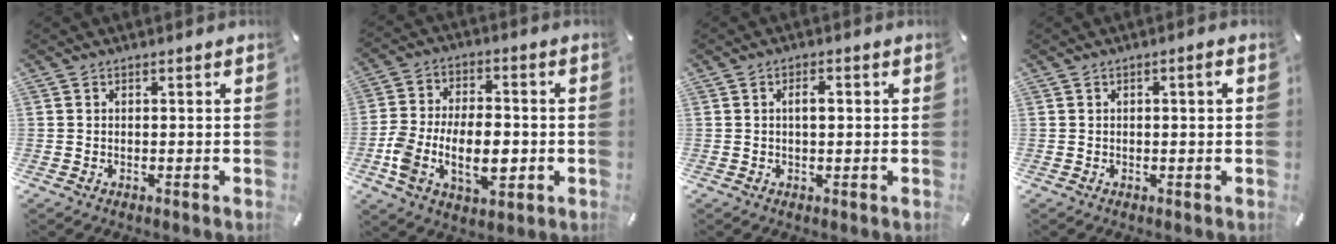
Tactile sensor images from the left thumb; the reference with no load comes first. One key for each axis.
{"total": 14.0, "fx": -3.6, "fy": 9.0, "fz": 10.2, "tx": -0.211, "ty": 0.008, "tz": -0.062}
{"total": 2.9, "fx": 0.4, "fy": 1.3, "fz": 2.6, "tx": -0.044, "ty": 0.004, "tz": 0.002}
{"total": 1.5, "fx": 0.2, "fy": 0.2, "fz": 1.5, "tx": -0.027, "ty": 0.001, "tz": 0.002}